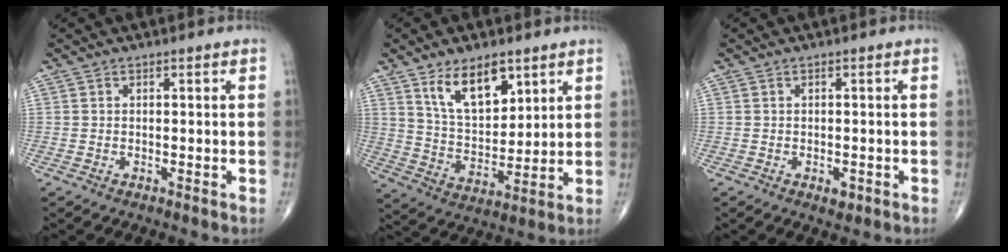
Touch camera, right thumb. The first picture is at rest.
{"total": 12.1, "force": [6.8, 6.1, 7.9], "torque": [-0.113, -0.044, 0.134]}
{"total": 1.7, "force": [-0.7, 1.0, 1.2], "torque": [-0.012, 0.000, -0.007]}